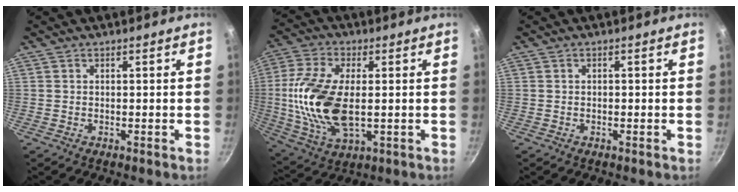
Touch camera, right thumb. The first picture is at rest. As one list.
[{"total": 16.9, "force": [0.0, 8.7, 14.5], "torque": [-0.291, -0.002, -0.001]}, {"total": 0.0}]